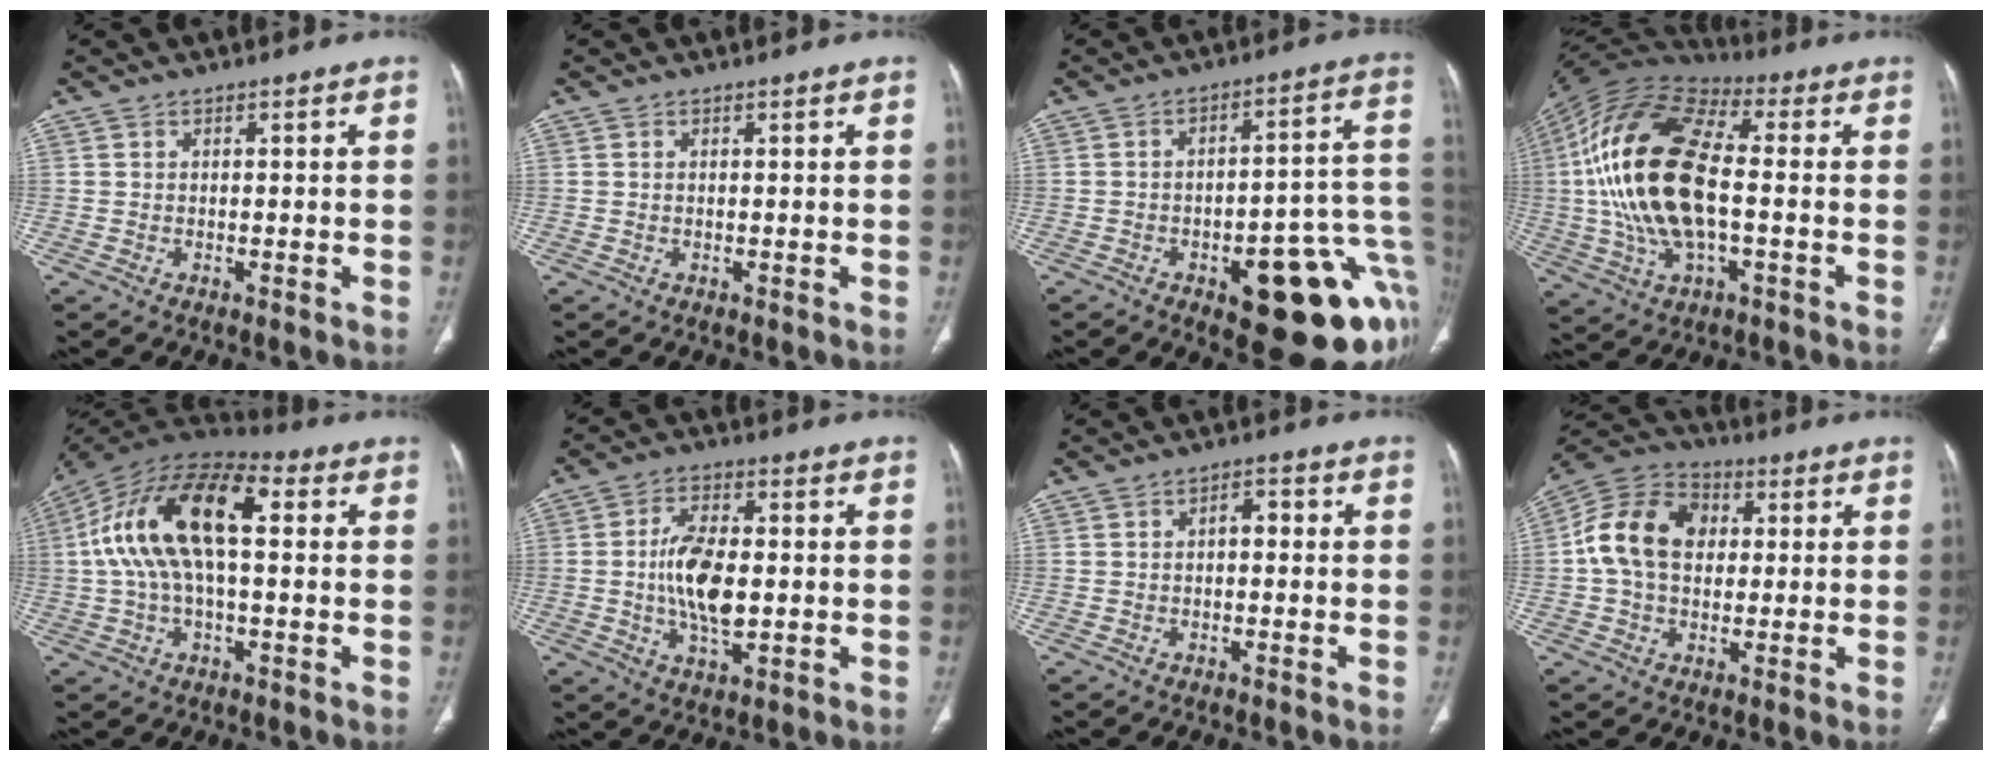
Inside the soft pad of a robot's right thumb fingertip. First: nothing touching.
{"total": 0.0}
{"total": 23.1, "force": [-8.0, 8.5, 19.8], "torque": [-0.165, 0.045, -0.087]}
{"total": 23.6, "force": [-0.5, 11.3, 20.7], "torque": [-0.423, 0.016, -0.011]}
{"total": 19.5, "force": [3.0, 9.4, 16.8], "torque": [-0.306, 0.048, 0.042]}
{"total": 11.1, "force": [-0.5, 5.4, 9.6], "torque": [-0.177, 0.002, -0.009]}
{"total": 2.6, "force": [-0.1, 1.5, 2.1], "torque": [-0.018, 0.011, -0.008]}
{"total": 14.3, "force": [1.6, 10.5, 9.7], "torque": [-0.163, 0.028, 0.019]}